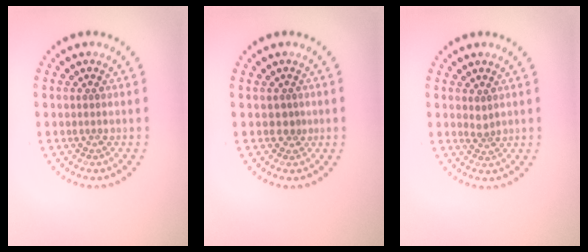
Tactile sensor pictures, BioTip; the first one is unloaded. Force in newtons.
{"total": 1.2, "press": 0.9, "slide": 0.9}
{"total": 0.9, "press": 0.7, "slide": 0.5}